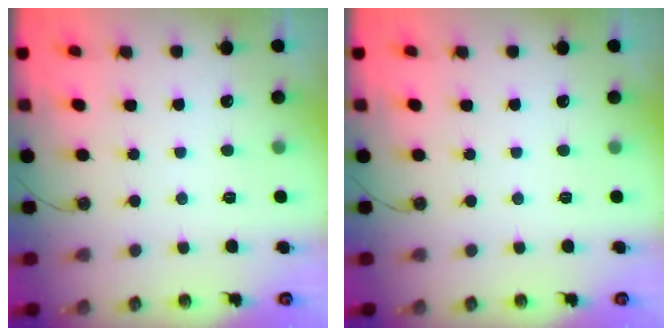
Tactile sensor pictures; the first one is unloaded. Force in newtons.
{"total": 0.0}